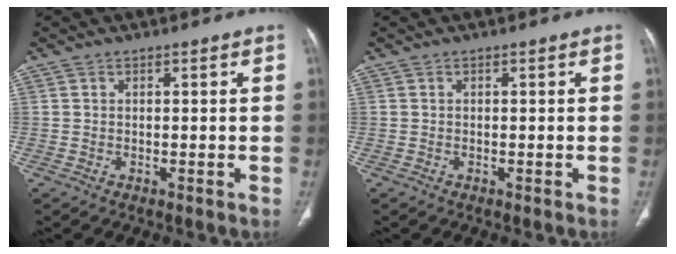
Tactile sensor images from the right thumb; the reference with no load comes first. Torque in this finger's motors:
{"motor_torque": [0.25, 0.03, -0.35, 0.26, 0.11]}